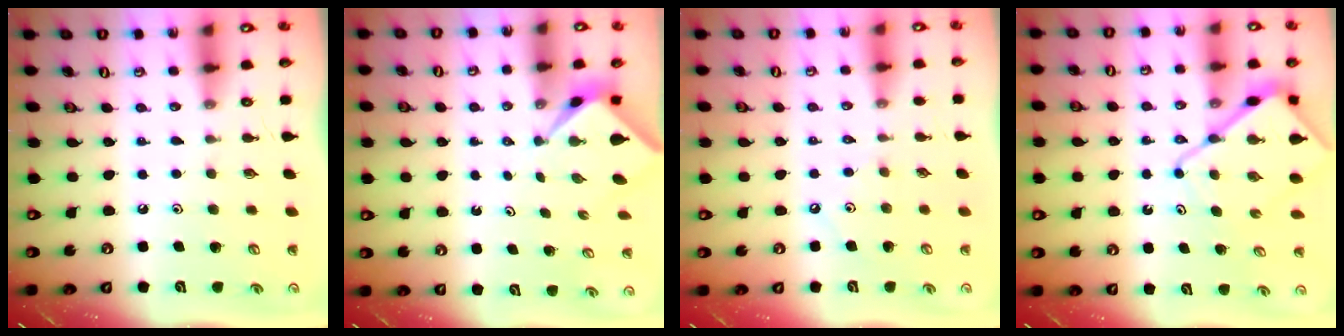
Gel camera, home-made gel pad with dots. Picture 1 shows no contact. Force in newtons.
{"total": 2.2, "press": 2.2, "slide": 0.2}
{"total": 1.8, "press": 1.7, "slide": 0.4}
{"total": 10.3, "press": 10.2, "slide": 1.1}